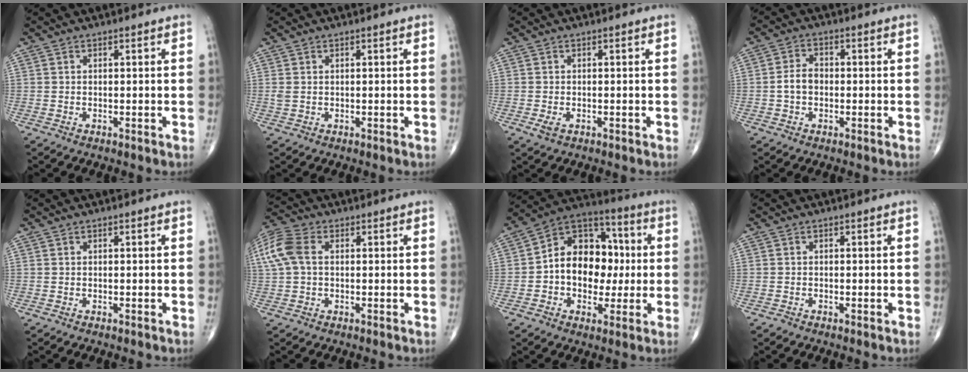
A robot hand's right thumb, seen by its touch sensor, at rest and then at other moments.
{"total": 1.2, "force": [0.2, 0.9, 0.8], "torque": [-0.024, 0.004, 0.008]}
{"total": 1.7, "force": [-0.6, 1.0, 1.3], "torque": [-0.027, -0.002, -0.010]}
{"total": 3.9, "force": [-0.6, 2.8, 2.6], "torque": [-0.047, 0.015, -0.017]}
{"total": 0.0}
{"total": 9.5, "force": [1.6, 6.3, 7.0], "torque": [-0.180, 0.027, 0.030]}
{"total": 16.0, "force": [0.1, 11.7, 11.0], "torque": [-0.120, 0.033, -0.007]}
{"total": 0.6, "force": [-0.4, 0.3, 0.4], "torque": [-0.006, -0.001, -0.008]}